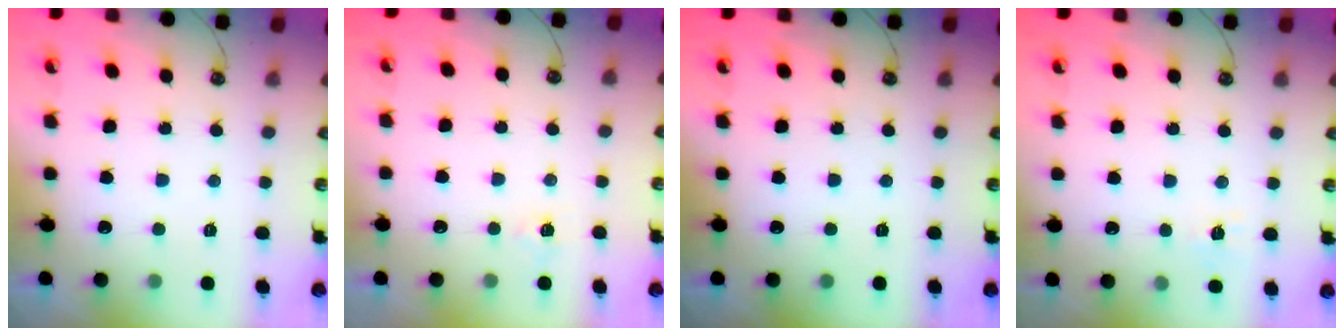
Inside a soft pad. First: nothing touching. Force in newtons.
{"total": 4.3, "press": 4.2, "slide": 0.7}
{"total": 0.0}
{"total": 5.8, "press": 5.7, "slide": 0.5}